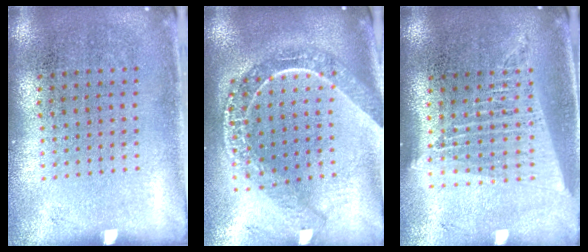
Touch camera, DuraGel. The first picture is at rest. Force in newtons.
{"total": 2.2, "press": 1.8, "slide": 1.2}
{"total": 1.7, "press": 1.6, "slide": 0.8}